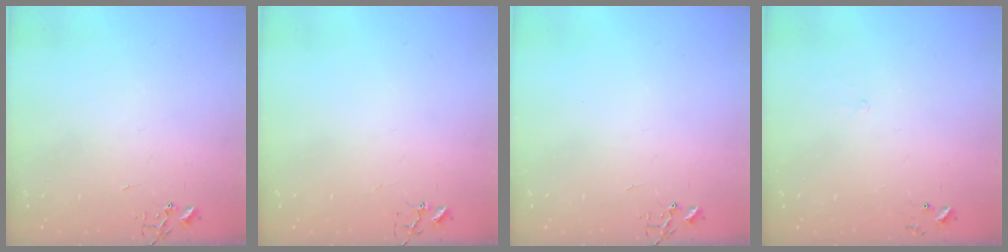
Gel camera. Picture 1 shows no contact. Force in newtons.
{"total": 2.9, "press": 2.9, "slide": 0.2}
{"total": 0.0}
{"total": 5.4, "press": 5.4, "slide": 0.6}